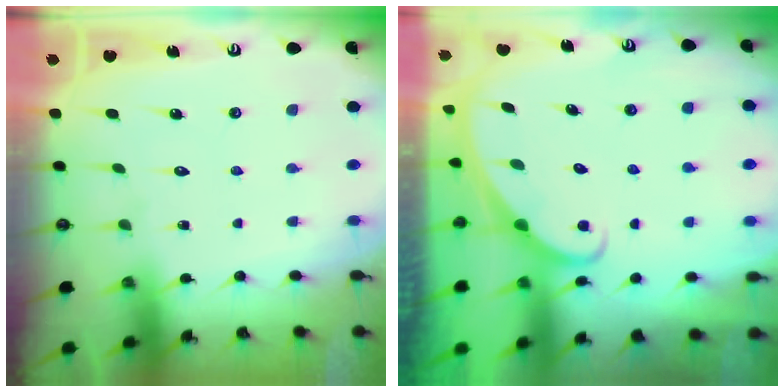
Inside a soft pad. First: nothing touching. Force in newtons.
{"total": 2.2, "press": 2.2, "slide": 0.1}